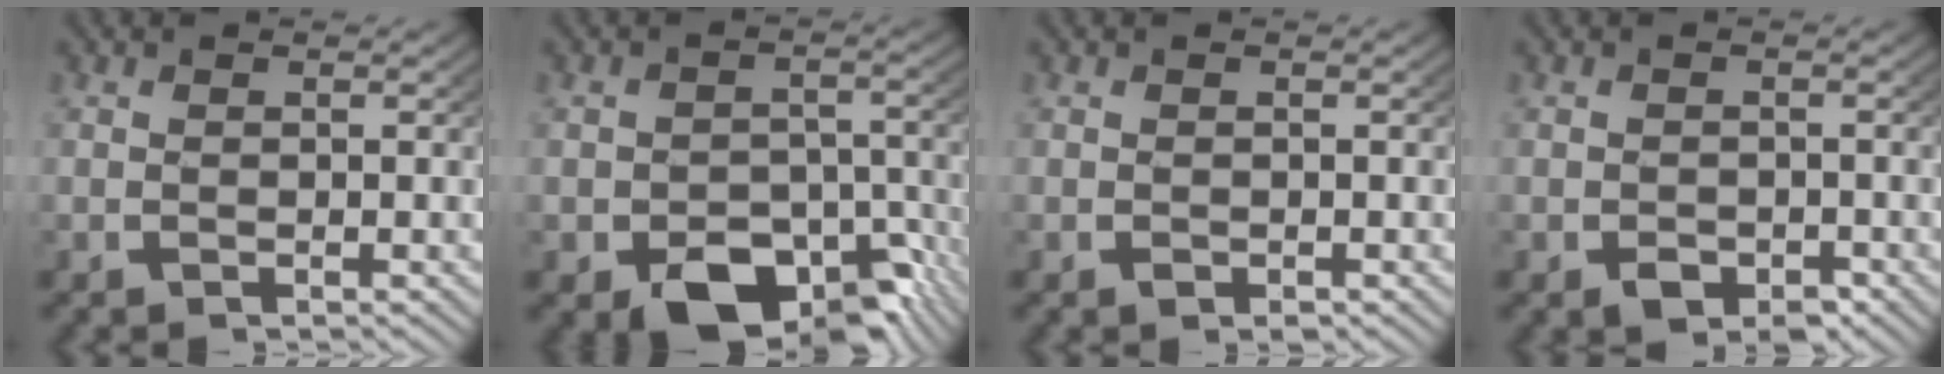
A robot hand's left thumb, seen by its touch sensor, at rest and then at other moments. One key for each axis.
{"total": 10.4, "fx": -5.9, "fy": 6.2, "fz": 5.9, "tx": -0.103, "ty": -0.058, "tz": -0.071}
{"total": 0.7, "fx": -0.3, "fy": 0.5, "fz": 0.4, "tx": -0.006, "ty": -0.006, "tz": -0.004}
{"total": 2.7, "fx": -1.4, "fy": 1.8, "fz": 1.5, "tx": -0.018, "ty": -0.019, "tz": -0.018}